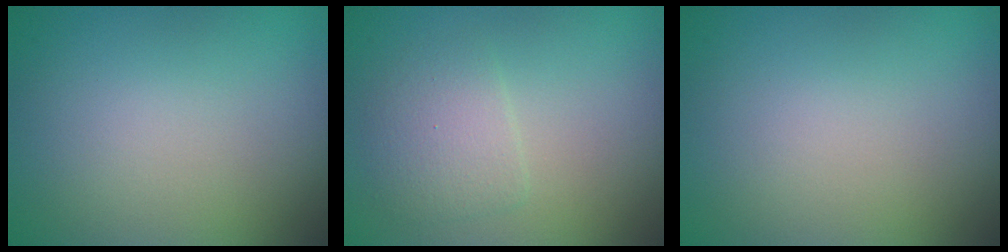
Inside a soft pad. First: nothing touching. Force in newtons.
{"total": 2.4, "press": 2.4, "slide": 0.1}
{"total": 0.0}